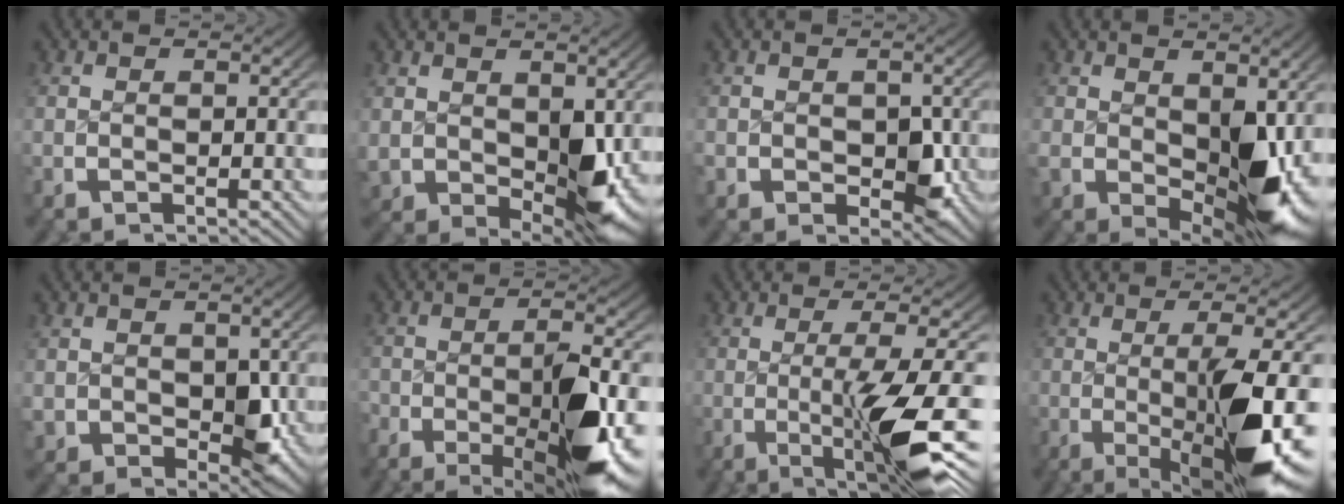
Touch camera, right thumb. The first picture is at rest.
{"total": 6.3, "force": [0.1, 3.9, 5.0], "torque": [-0.075, -0.035, 0.029]}
{"total": 4.2, "force": [-0.4, 3.3, 2.7], "torque": [-0.035, -0.019, 0.003]}
{"total": 8.8, "force": [-0.7, 4.9, 7.3], "torque": [-0.110, -0.042, 0.018]}
{"total": 5.2, "force": [-0.1, 4.1, 3.3], "torque": [-0.060, -0.034, 0.022]}
{"total": 11.3, "force": [-3.8, 4.0, 9.8], "torque": [-0.144, -0.030, -0.049]}
{"total": 10.1, "force": [-2.3, 2.7, 9.5], "torque": [-0.151, -0.015, -0.026]}
{"total": 12.5, "force": [-2.8, 3.9, 11.5], "torque": [-0.182, -0.026, -0.029]}